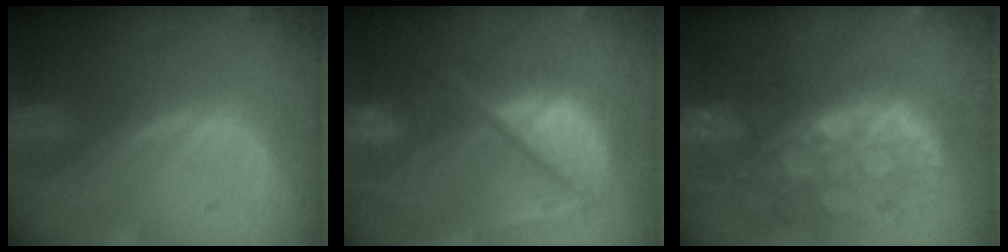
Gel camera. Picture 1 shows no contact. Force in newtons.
{"total": 11.4, "press": 9.4, "slide": 6.4}
{"total": 12.2, "press": 10.1, "slide": 6.8}